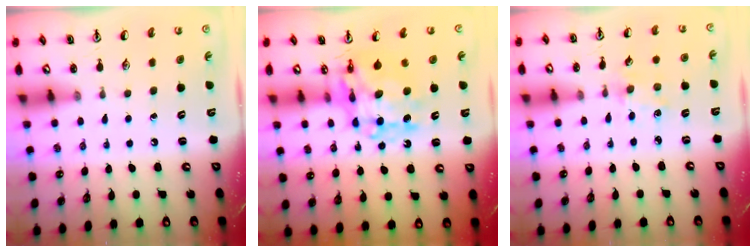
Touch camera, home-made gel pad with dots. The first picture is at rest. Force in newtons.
{"total": 12.3, "press": 12.2, "slide": 1.2}
{"total": 2.5, "press": 2.4, "slide": 0.4}